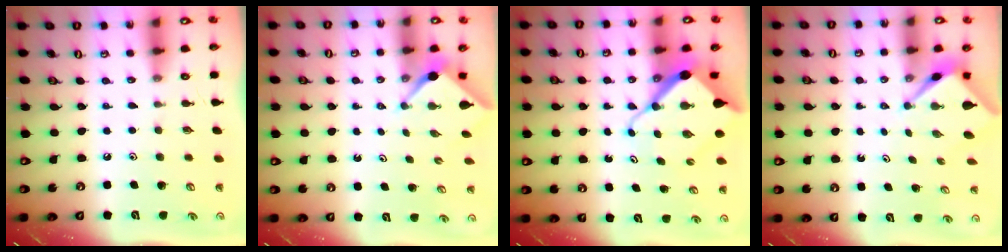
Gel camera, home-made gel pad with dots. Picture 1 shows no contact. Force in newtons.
{"total": 2.3, "press": 2.3, "slide": 0.2}
{"total": 10.8, "press": 10.8, "slide": 0.9}
{"total": 2.5, "press": 2.5, "slide": 0.2}